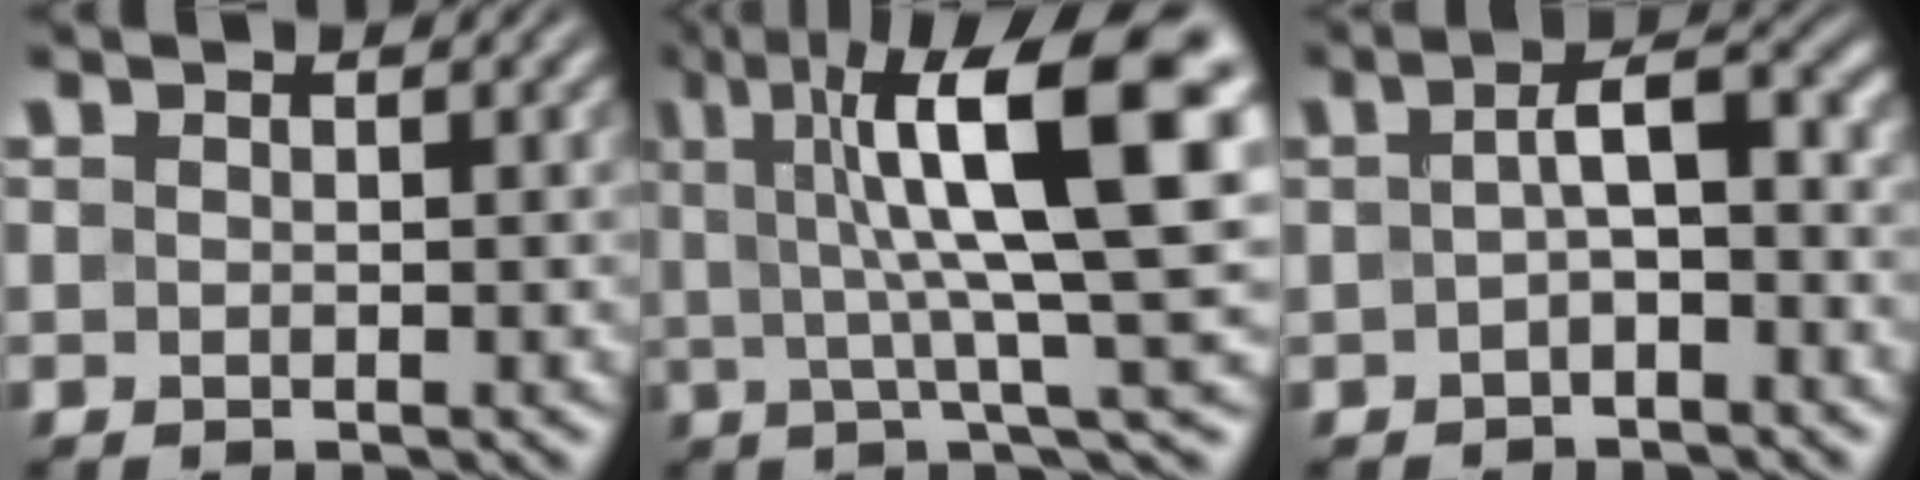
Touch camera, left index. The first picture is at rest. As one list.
[{"total": 12.6, "force": [3.3, 2.8, 11.8], "torque": [-0.166, 0.011, 0.050]}, {"total": 3.7, "force": [-0.4, 1.3, 3.4], "torque": [-0.058, 0.009, -0.010]}]